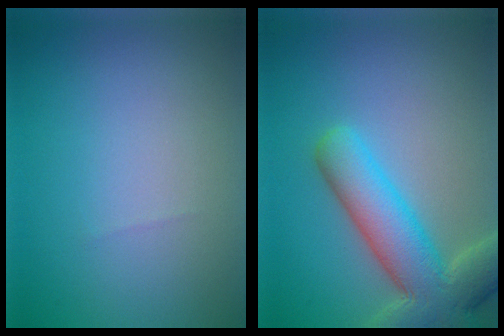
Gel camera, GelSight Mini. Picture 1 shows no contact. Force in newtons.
{"total": 8.2, "press": 8.2, "slide": 0.7}